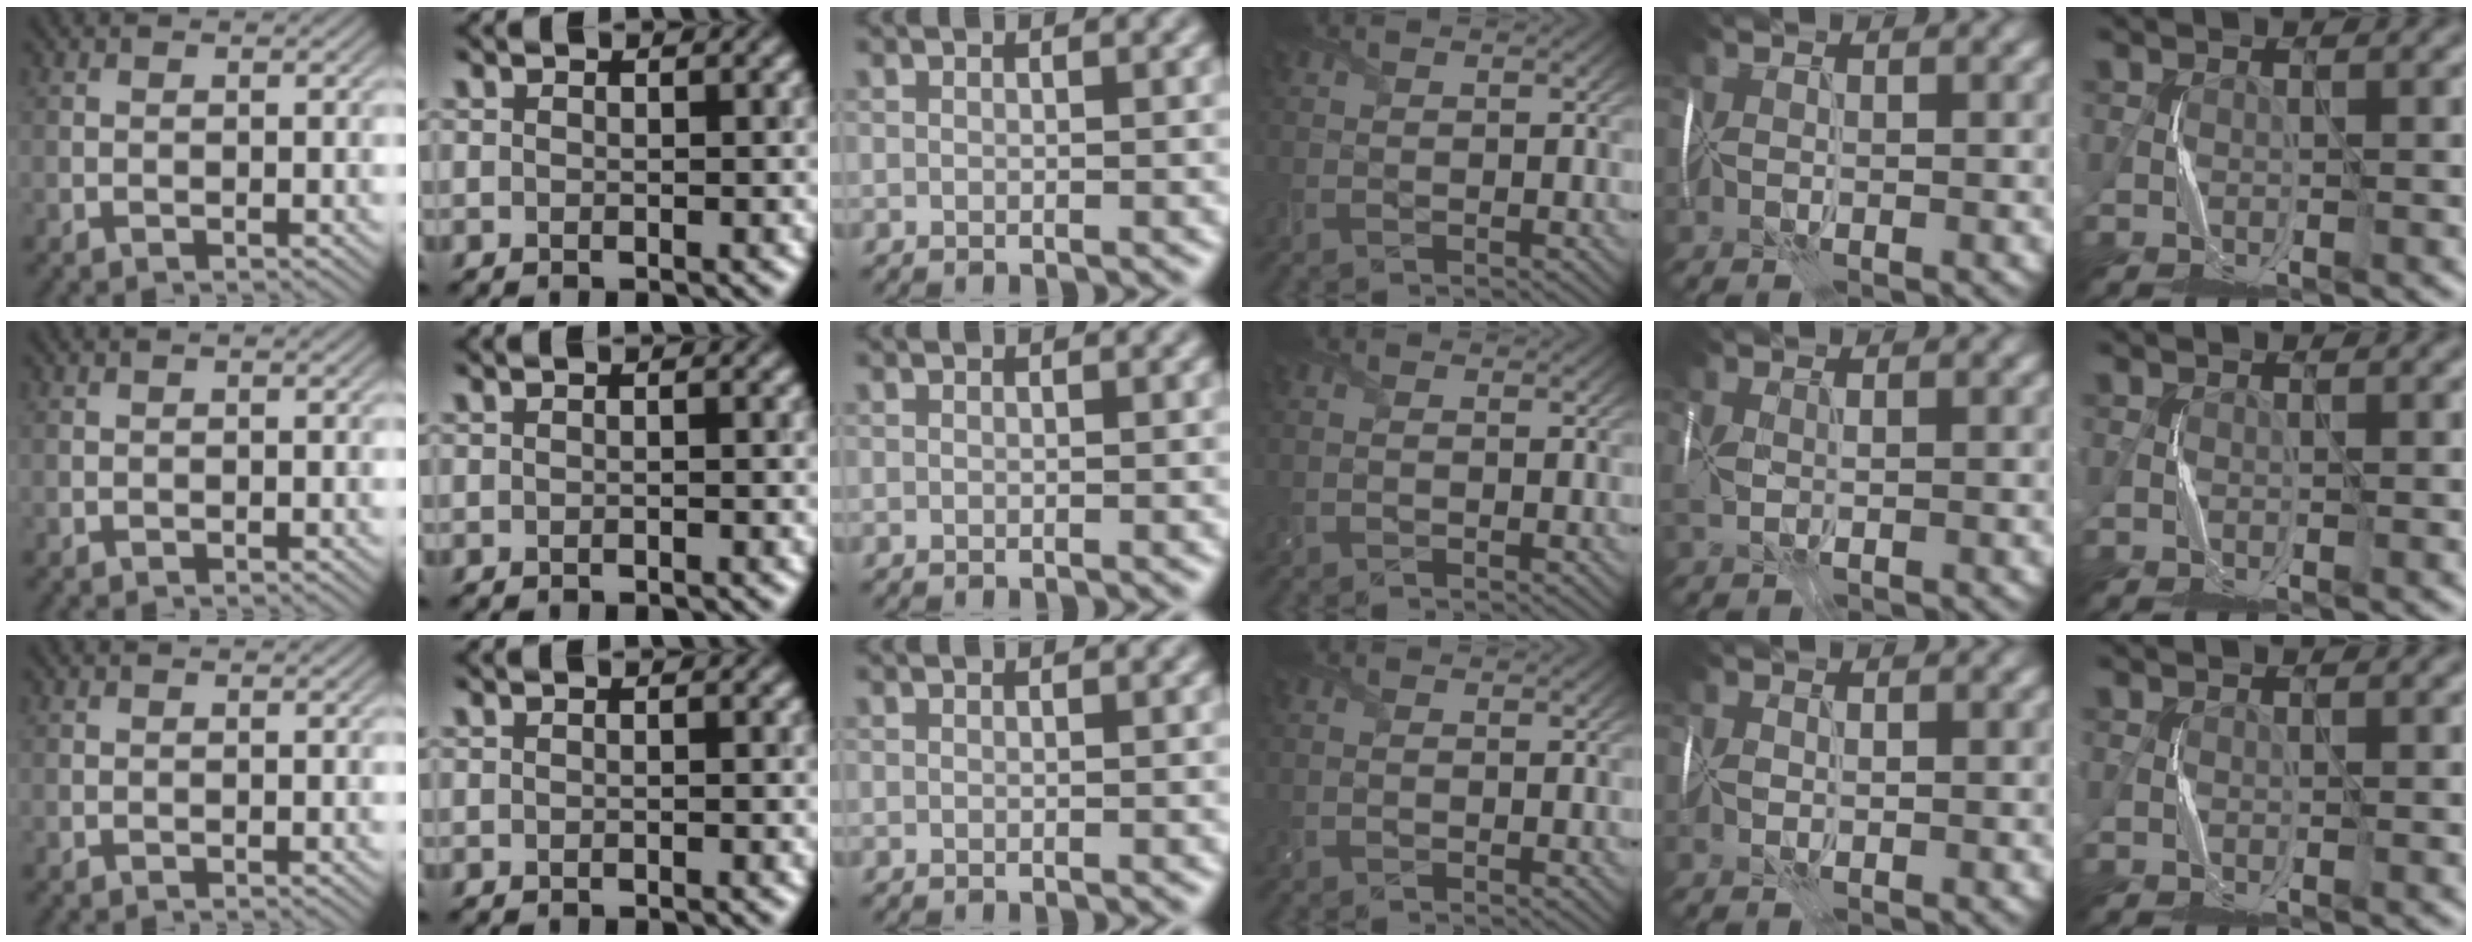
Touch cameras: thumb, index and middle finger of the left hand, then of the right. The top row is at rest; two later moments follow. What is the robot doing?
{"motion": "wrap", "object": "cellophane"}